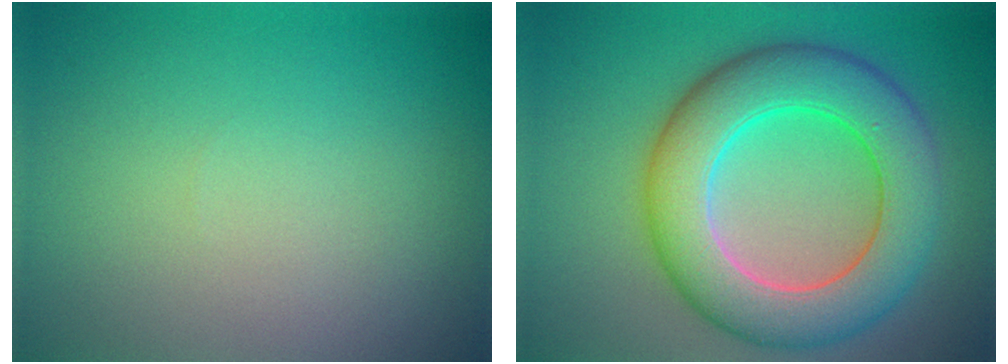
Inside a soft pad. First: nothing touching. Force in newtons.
{"total": 9.3, "press": 9.3, "slide": 0.2}